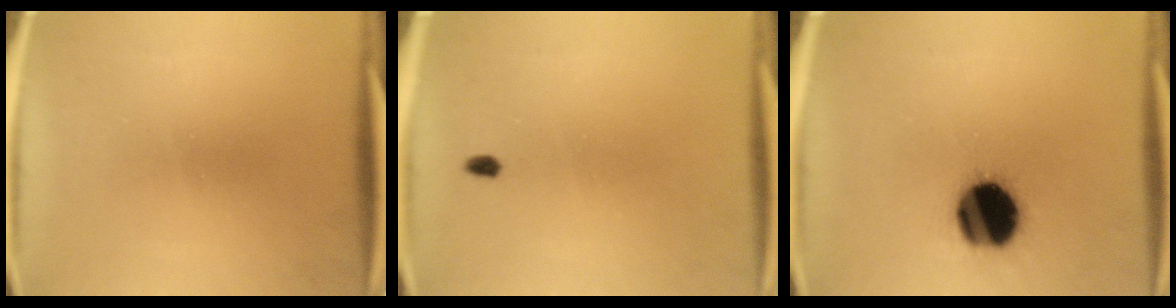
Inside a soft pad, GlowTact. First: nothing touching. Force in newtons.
{"total": 1.1}
{"total": 17.9}